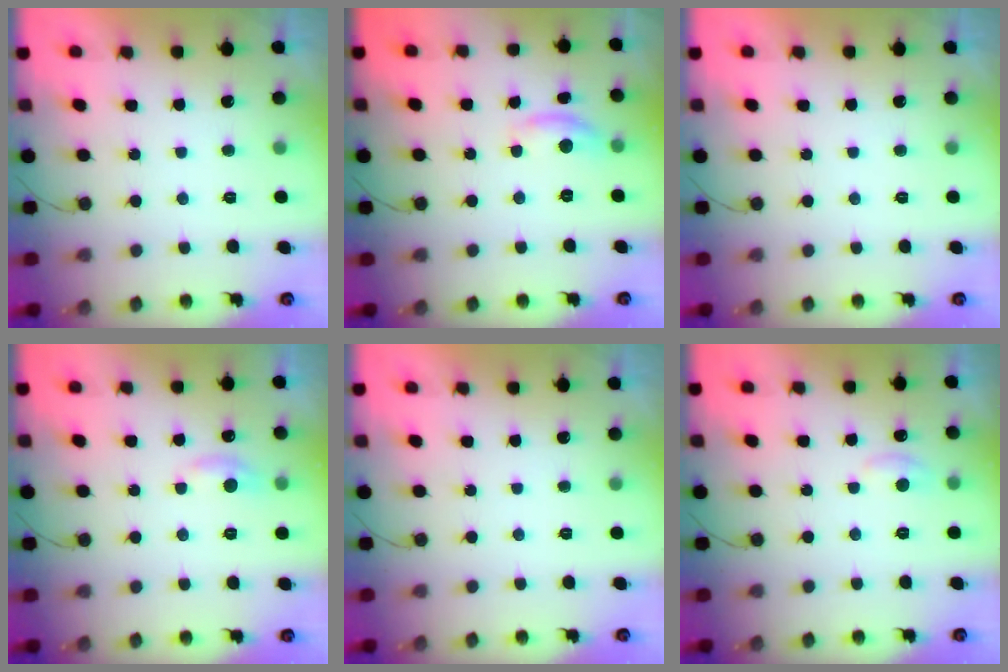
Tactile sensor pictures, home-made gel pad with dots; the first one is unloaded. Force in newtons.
{"total": 6.8, "press": 6.8, "slide": 0.2}
{"total": 0.0}
{"total": 5.3, "press": 5.3, "slide": 0.6}
{"total": 0.0}
{"total": 5.5, "press": 5.5, "slide": 0.6}